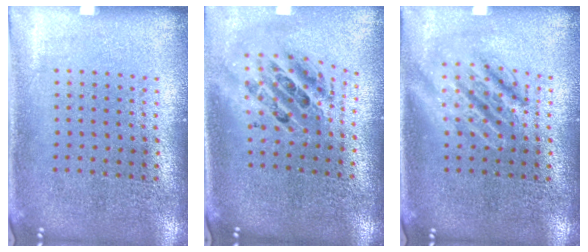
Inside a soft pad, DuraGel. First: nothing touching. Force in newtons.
{"total": 2.1, "press": 1.6, "slide": 1.4}
{"total": 2.8, "press": 2.8, "slide": 0.3}